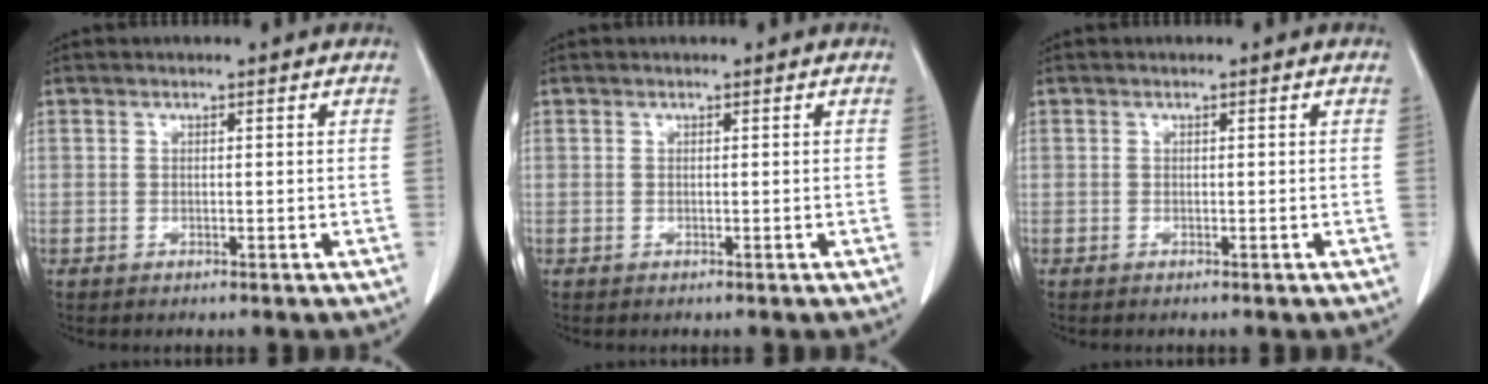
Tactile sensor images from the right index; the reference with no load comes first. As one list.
[{"total": 0.0}, {"total": 0.0}]